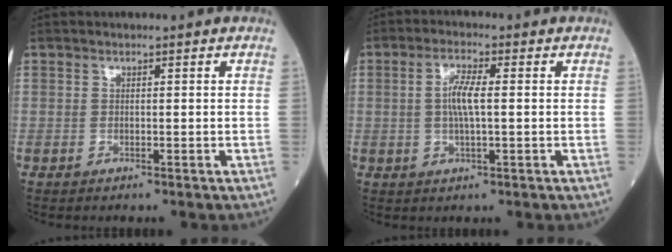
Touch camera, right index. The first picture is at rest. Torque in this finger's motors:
{"motor_torque": [0.07, -0.04, 0.09, 0.05]}